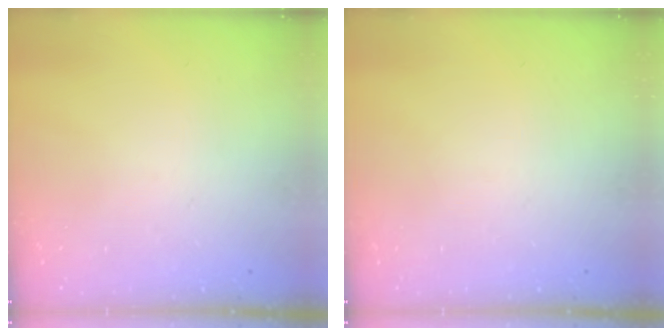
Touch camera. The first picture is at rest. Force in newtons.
{"total": 0.0}